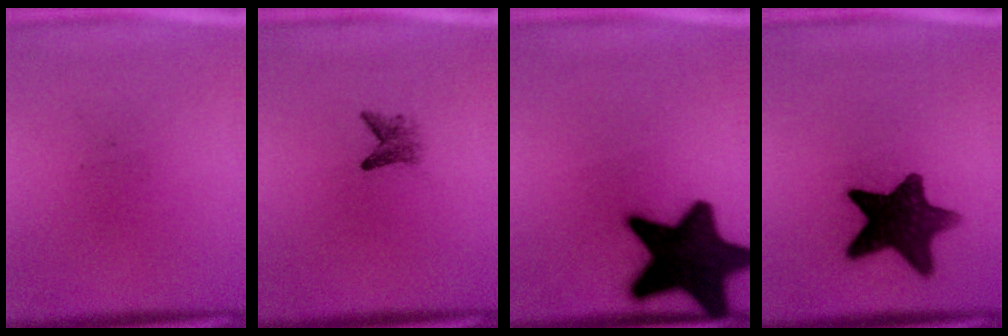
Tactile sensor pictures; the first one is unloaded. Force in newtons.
{"total": 2.0}
{"total": 18.0}
{"total": 12.6}